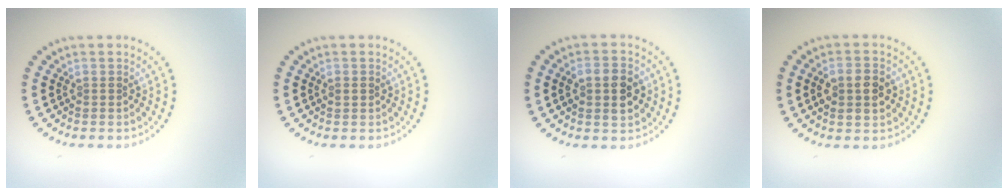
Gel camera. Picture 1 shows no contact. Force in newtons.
{"total": 0.9, "press": 0.9, "slide": 0.0}
{"total": 3.8, "press": 3.7, "slide": 0.3}
{"total": 3.4, "press": 3.4, "slide": 0.2}